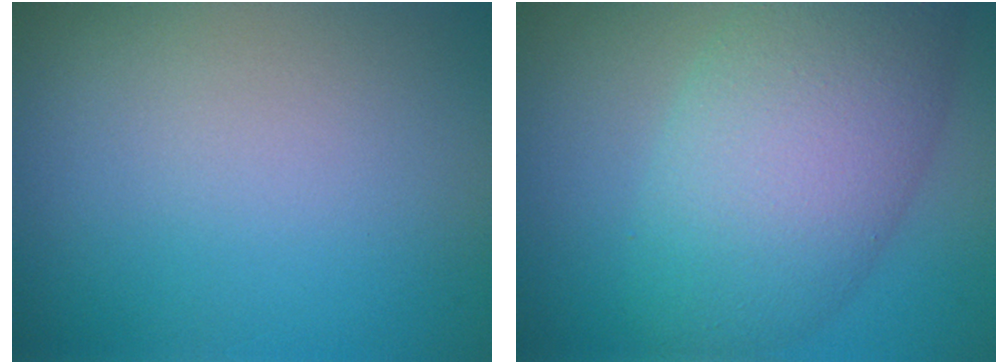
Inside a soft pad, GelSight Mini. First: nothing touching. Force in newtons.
{"total": 8.4, "press": 8.4, "slide": 0.1}